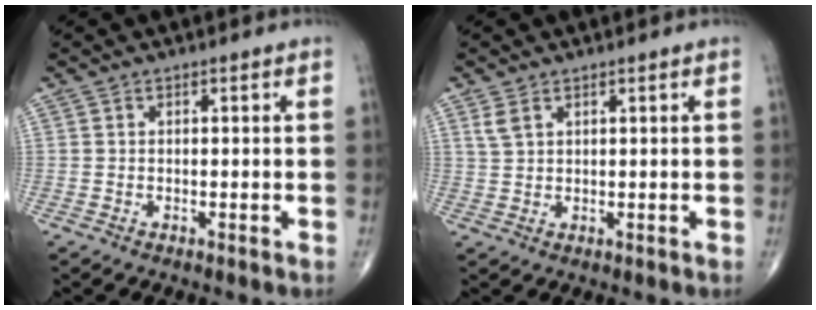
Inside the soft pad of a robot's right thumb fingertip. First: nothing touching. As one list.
[{"total": 2.4, "force": [1.4, 1.3, 1.4], "torque": [-0.031, 0.002, 0.037]}]